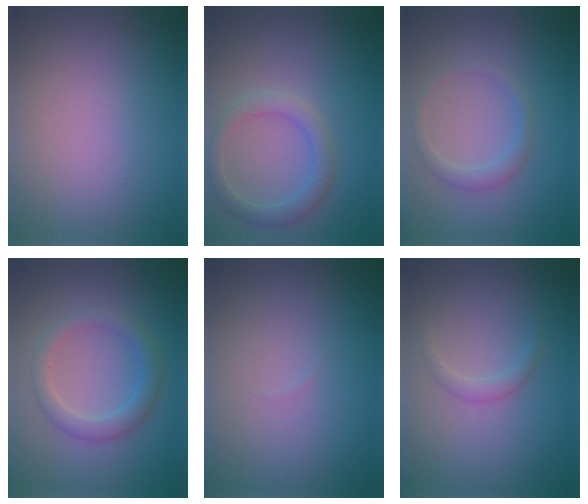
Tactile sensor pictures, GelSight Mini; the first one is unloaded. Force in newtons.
{"total": 2.5, "press": 2.5, "slide": 0.2}
{"total": 1.6, "press": 1.6, "slide": 0.0}
{"total": 2.7, "press": 2.7, "slide": 0.2}
{"total": 0.0}
{"total": 1.2, "press": 1.1, "slide": 0.1}